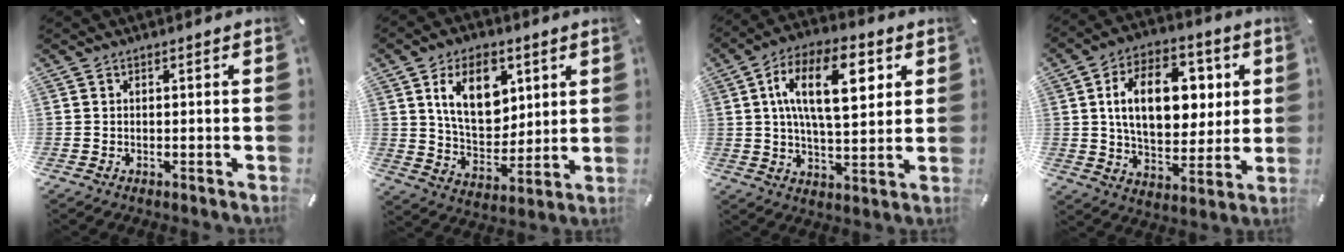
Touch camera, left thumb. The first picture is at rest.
{"total": 14.2, "force": [5.8, 9.4, 8.9], "torque": [-0.148, -0.011, 0.103]}
{"total": 16.8, "force": [5.2, 8.3, 13.7], "torque": [-0.231, 0.001, 0.082]}
{"total": 18.1, "force": [4.3, 11.4, 13.3], "torque": [-0.217, 0.010, 0.075]}